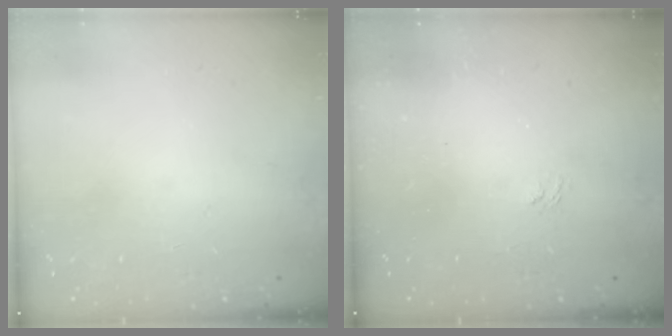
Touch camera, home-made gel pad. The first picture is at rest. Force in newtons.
{"total": 1.1, "press": 0.1, "slide": 1.1}